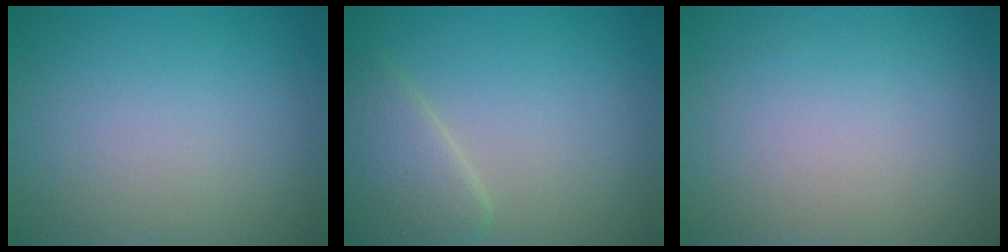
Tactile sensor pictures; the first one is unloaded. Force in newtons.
{"total": 3.3, "press": 3.3, "slide": 0.3}
{"total": 0.0}